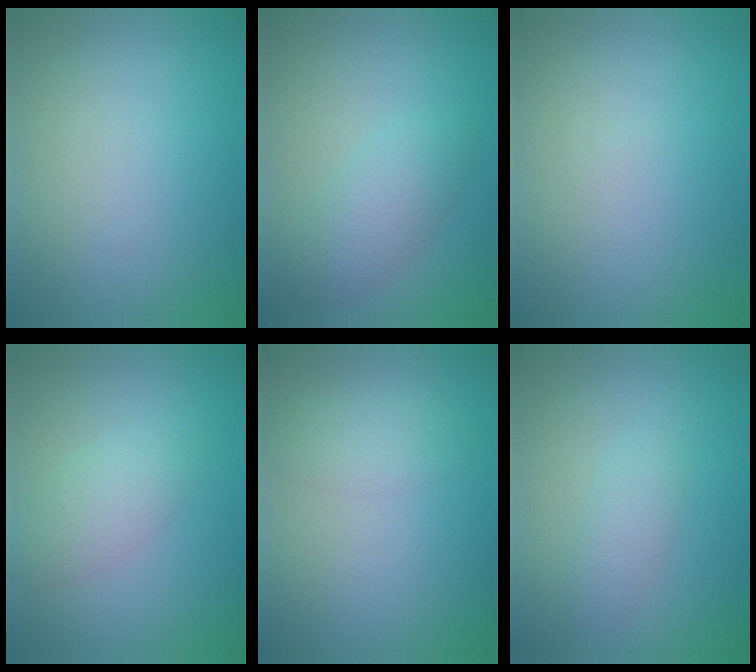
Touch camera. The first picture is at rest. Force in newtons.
{"total": 2.8, "press": 2.8, "slide": 0.1}
{"total": 0.0}
{"total": 2.4, "press": 2.4, "slide": 0.2}
{"total": 1.7, "press": 1.7, "slide": 0.1}
{"total": 1.6, "press": 1.6, "slide": 0.0}